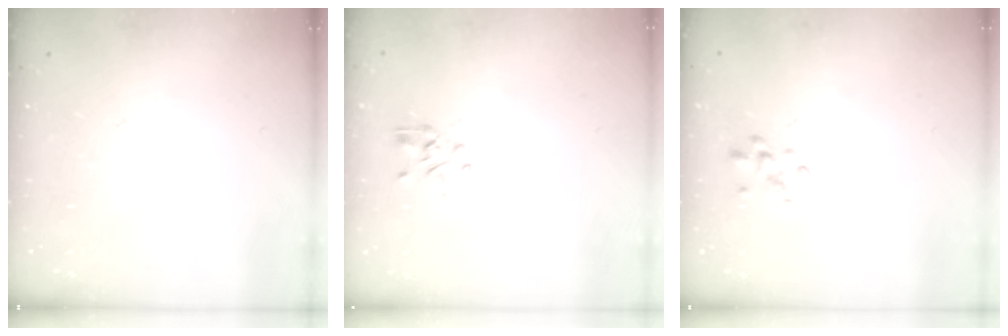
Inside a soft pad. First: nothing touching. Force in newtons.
{"total": 1.3, "press": 1.2, "slide": 0.5}
{"total": 2.2, "press": 2.1, "slide": 0.4}